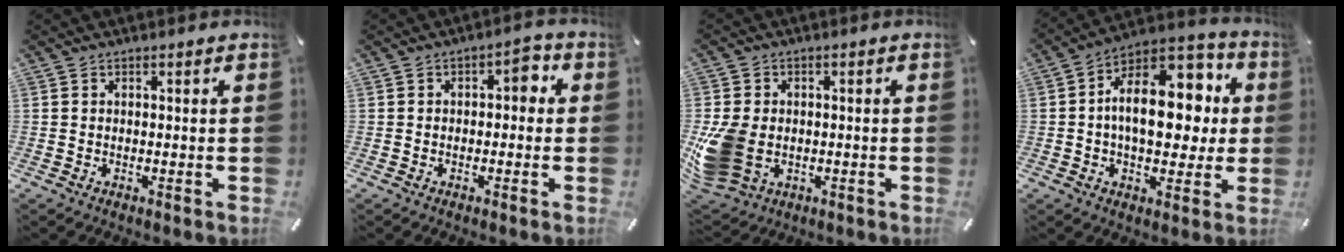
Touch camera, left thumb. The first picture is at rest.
{"total": 3.7, "force": [-0.2, 2.2, 2.9], "torque": [-0.035, 0.007, -0.015]}
{"total": 12.1, "force": [-2.0, 9.2, 7.6], "torque": [-0.167, -0.001, -0.034]}
{"total": 18.4, "force": [2.0, 11.5, 14.2], "torque": [-0.206, -0.012, 0.037]}